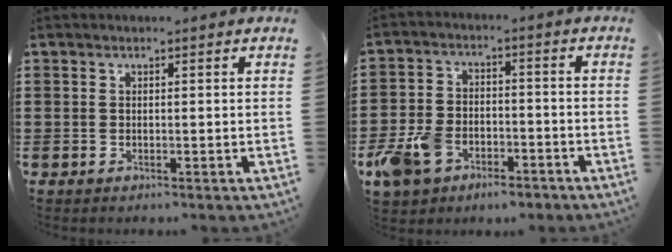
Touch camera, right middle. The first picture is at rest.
{"total": 7.2, "force": [-5.1, 4.0, 3.2], "torque": [-0.092, 0.009, -0.105]}